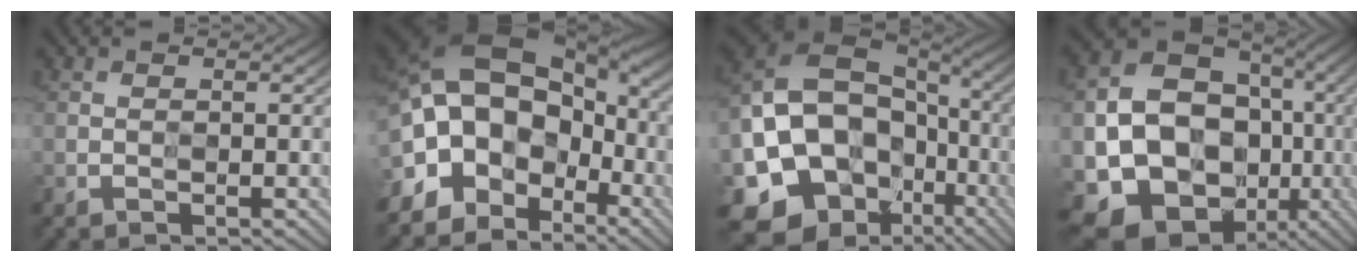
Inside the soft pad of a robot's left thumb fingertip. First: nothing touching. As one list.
[{"total": 16.9, "force": [-2.1, 12.7, 11.0], "torque": [-0.198, 0.011, -0.038]}, {"total": 19.4, "force": [-4.9, 17.0, 7.9], "torque": [-0.171, -0.004, -0.095]}, {"total": 17.2, "force": [-3.4, 14.4, 8.8], "torque": [-0.175, -0.045, -0.034]}]